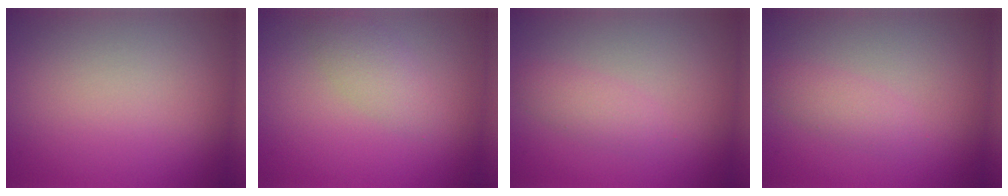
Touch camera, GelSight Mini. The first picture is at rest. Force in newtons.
{"total": 2.0, "press": 2.0, "slide": 0.1}
{"total": 1.5, "press": 1.5, "slide": 0.1}
{"total": 1.5, "press": 1.5, "slide": 0.1}